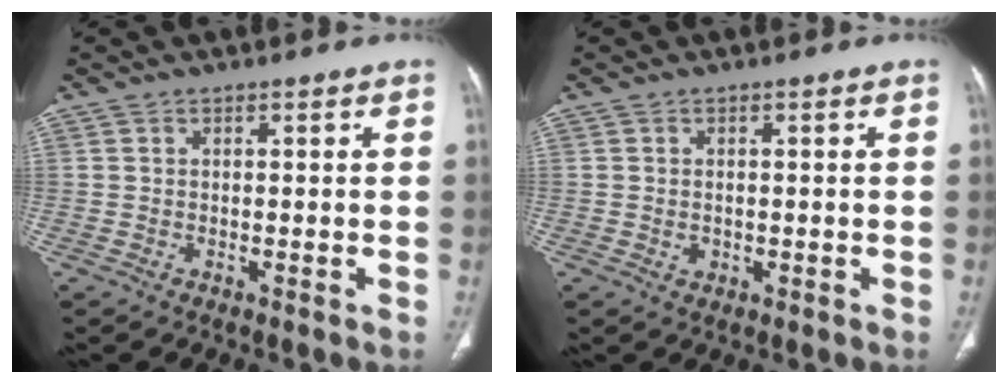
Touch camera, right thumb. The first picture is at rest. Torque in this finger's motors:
{"motor_torque": [-0.38, 0.06, -0.10, 0.62, 0.01]}